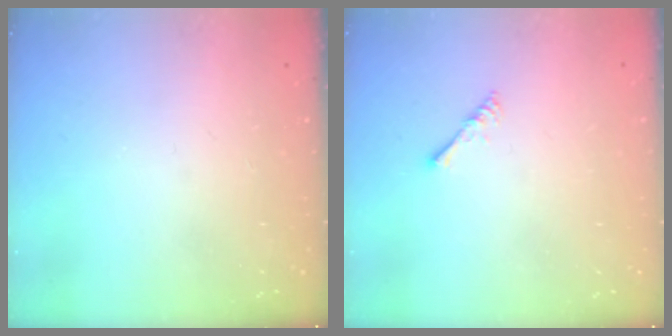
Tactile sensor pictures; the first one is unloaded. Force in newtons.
{"total": 1.7, "press": 1.6, "slide": 0.4}